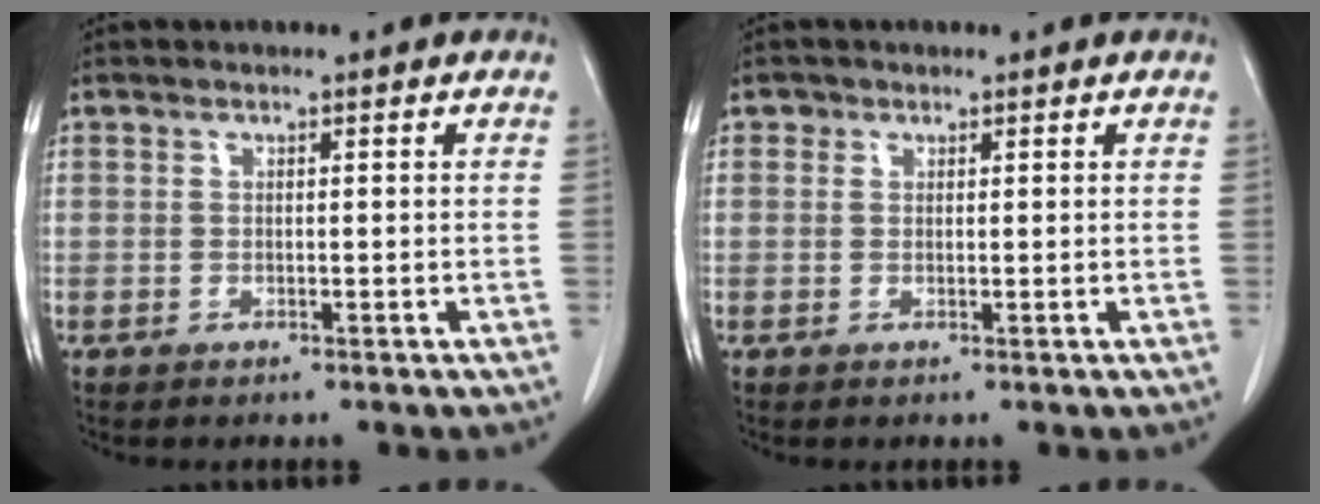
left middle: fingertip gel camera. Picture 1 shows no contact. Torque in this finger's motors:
{"motor_torque": [-0.17, 0.17, -0.11, -0.02]}